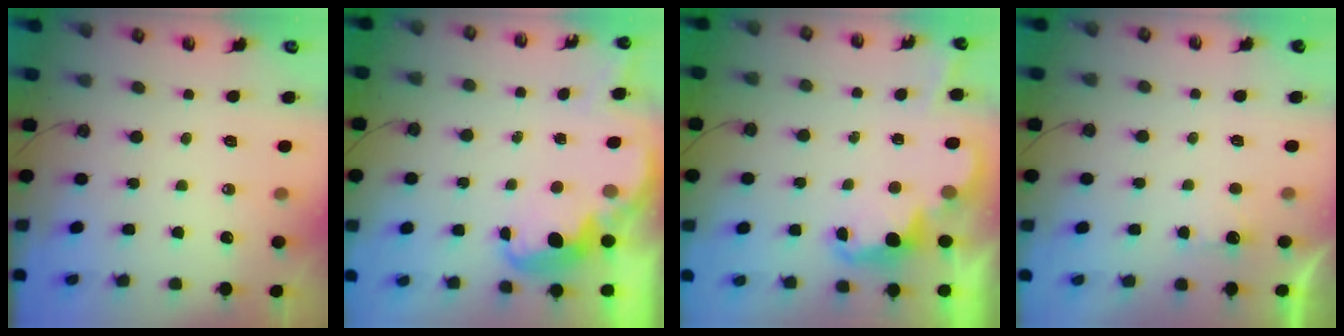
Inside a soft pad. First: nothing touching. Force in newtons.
{"total": 3.3, "press": 3.3, "slide": 0.5}
{"total": 2.6, "press": 2.5, "slide": 0.6}
{"total": 1.3, "press": 1.0, "slide": 0.8}